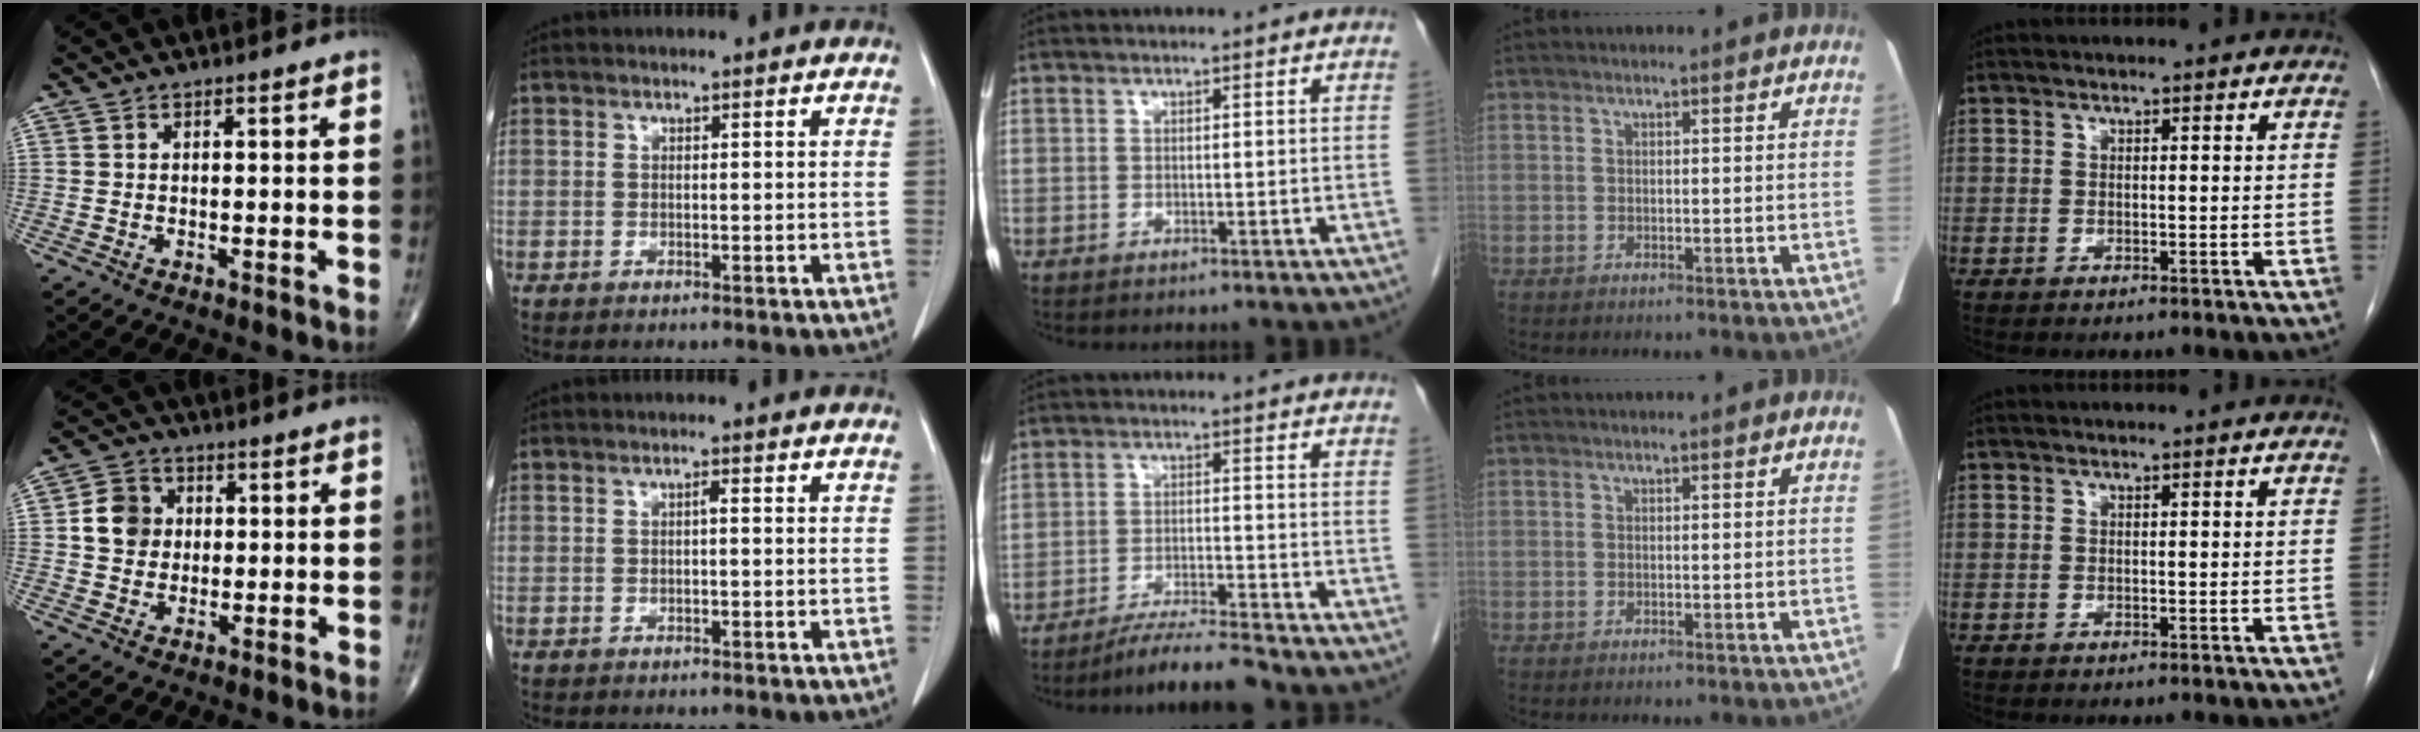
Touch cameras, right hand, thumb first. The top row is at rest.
{"thumb": {"total": 6.8, "force": [0.7, 6.0, 3.2], "torque": [-0.037, 0.007, 0.005]}, "index": {"total": 0.7, "force": [0.0, 0.1, 0.7], "torque": [-0.011, 0.002, 0.000]}, "middle": {"total": 5.9, "force": [-5.4, -0.7, 2.0], "torque": [-0.028, -0.015, -0.098]}}